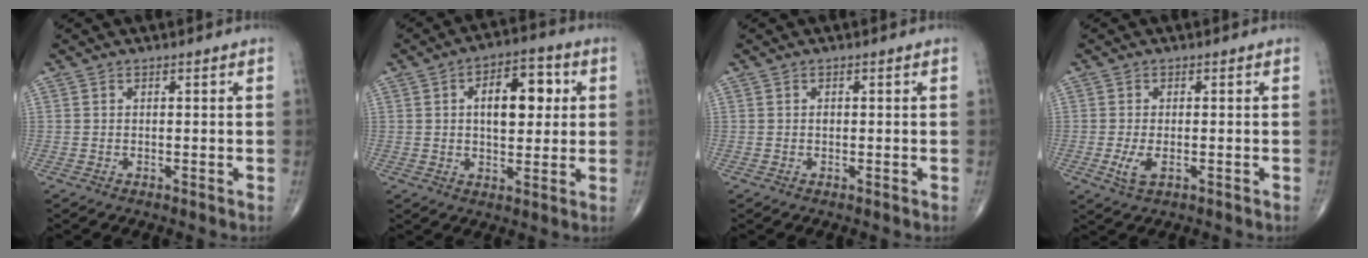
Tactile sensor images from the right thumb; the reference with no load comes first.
{"total": 11.2, "force": [2.3, 6.0, 9.2], "torque": [-0.106, 0.005, 0.029]}
{"total": 0.5, "force": [0.0, 0.4, 0.3], "torque": [-0.005, 0.001, -0.001]}
{"total": 3.4, "force": [-1.0, 1.5, 2.9], "torque": [-0.064, -0.007, -0.018]}